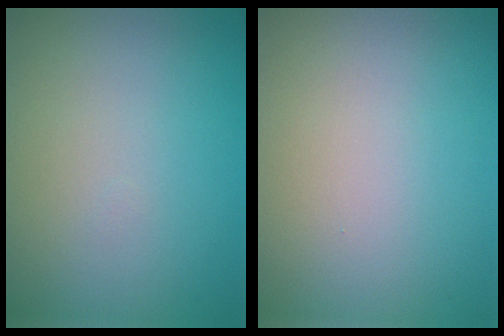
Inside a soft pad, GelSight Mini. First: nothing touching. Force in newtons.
{"total": 0.0}